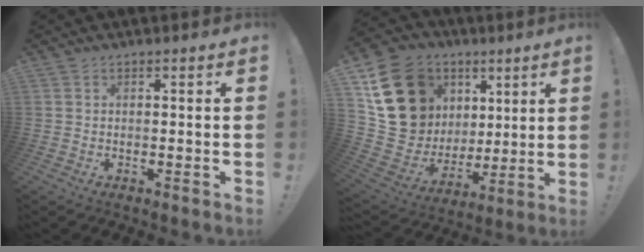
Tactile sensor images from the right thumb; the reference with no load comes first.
{"total": 24.0, "force": [9.0, 19.2, 11.3], "torque": [-0.179, -0.042, 0.214]}